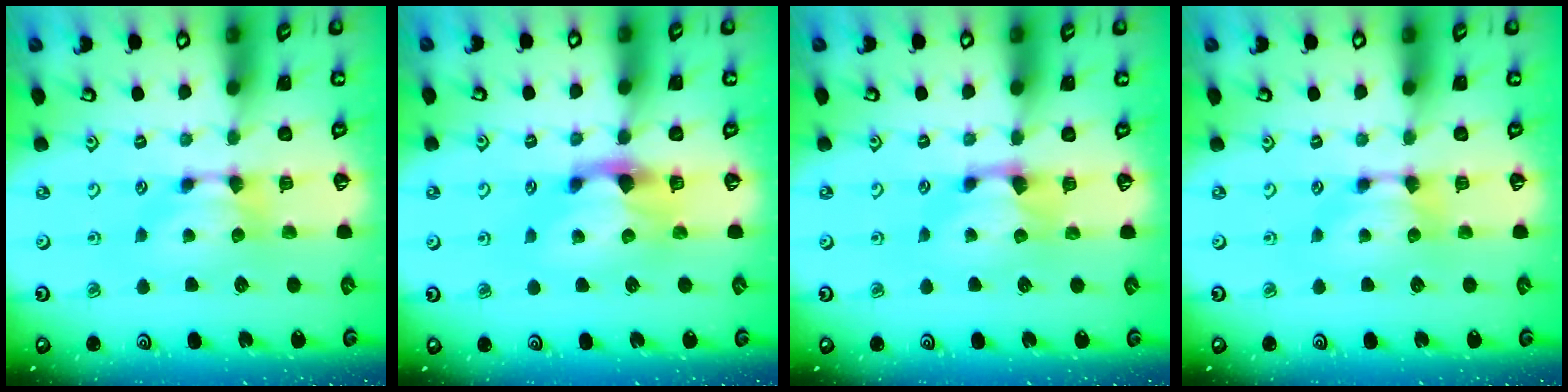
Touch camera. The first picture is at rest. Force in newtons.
{"total": 2.2, "press": 1.7, "slide": 1.4}
{"total": 0.6, "press": 0.1, "slide": 0.6}
{"total": 0.0}